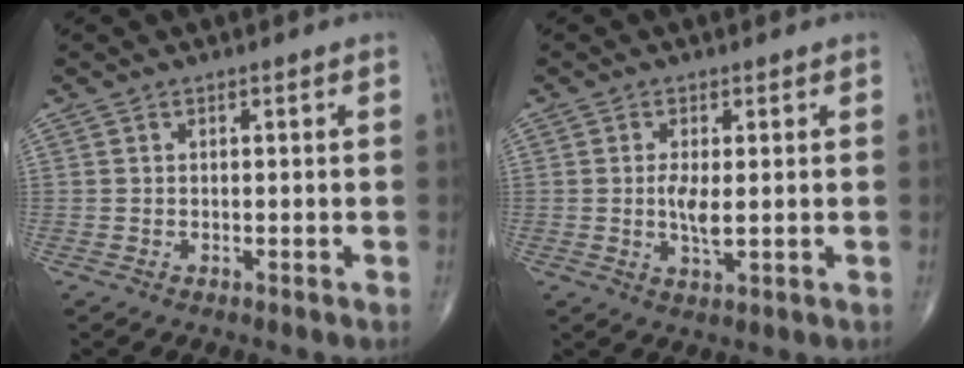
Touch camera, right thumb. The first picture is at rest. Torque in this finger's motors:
{"motor_torque": [2.11, 2.90, 0.17, -0.22, 0.04]}